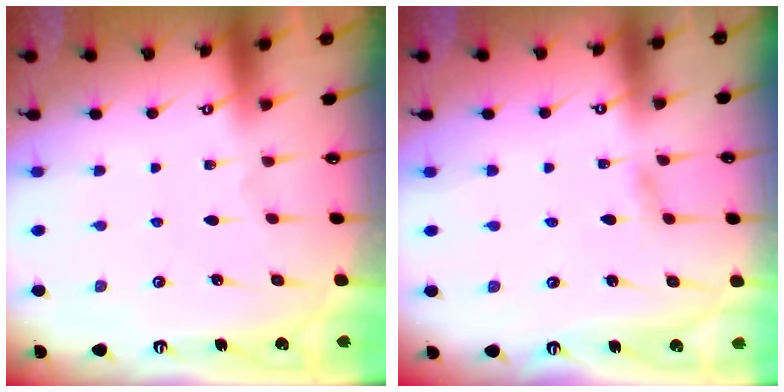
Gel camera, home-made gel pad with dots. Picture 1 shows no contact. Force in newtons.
{"total": 3.0, "press": 3.0, "slide": 0.3}